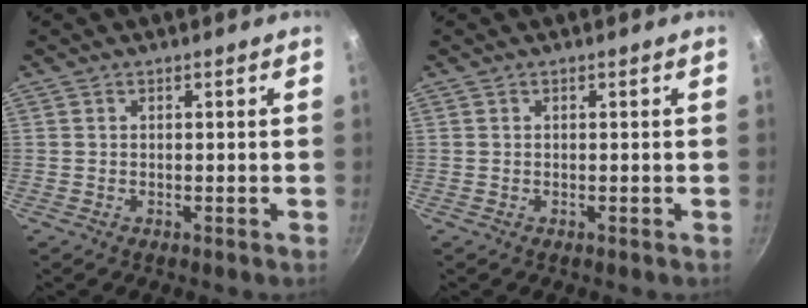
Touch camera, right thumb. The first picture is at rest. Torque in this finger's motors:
{"motor_torque": [-0.01, 0.01, -0.01, 0.01, 0.10]}